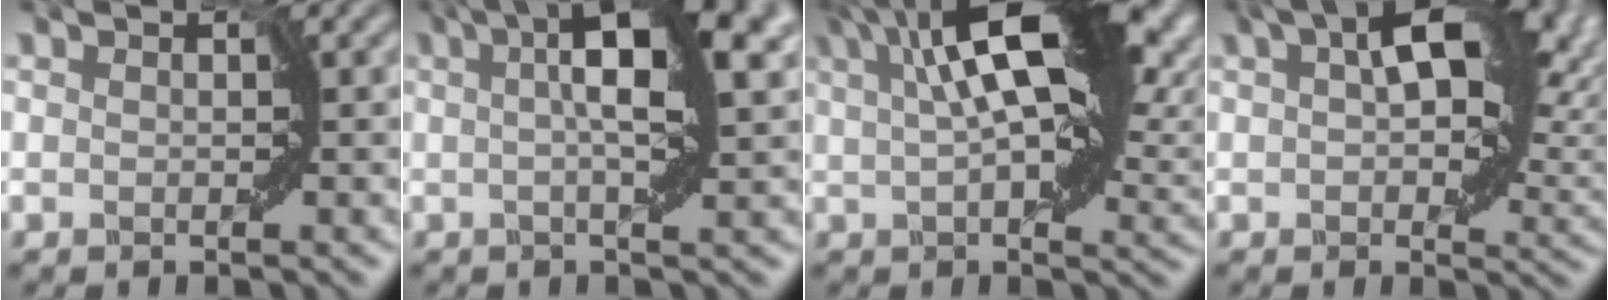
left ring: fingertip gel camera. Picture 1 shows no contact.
{"total": 9.0, "force": [2.5, 2.0, 8.4], "torque": [-0.132, 0.016, 0.035]}
{"total": 13.8, "force": [5.8, 4.9, 11.5], "torque": [-0.171, 0.016, 0.087]}
{"total": 11.7, "force": [4.2, 5.5, 9.5], "torque": [-0.144, 0.003, 0.062]}